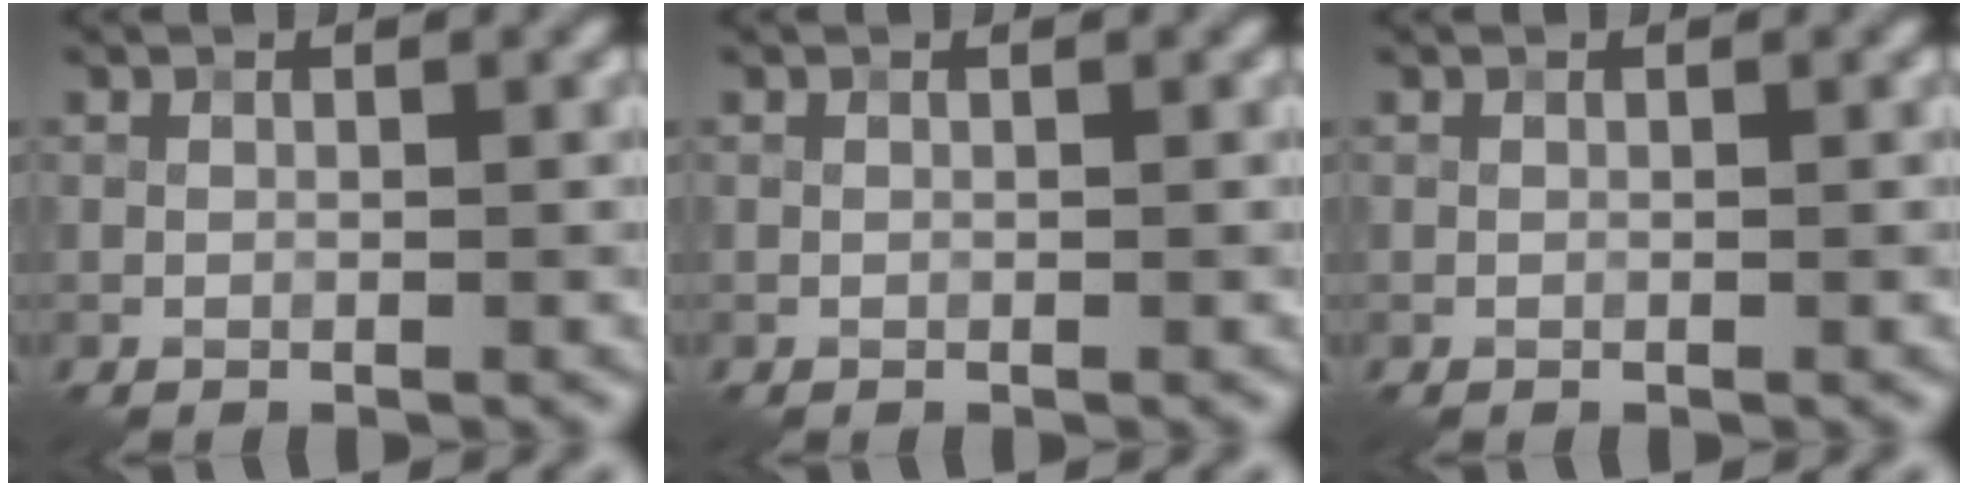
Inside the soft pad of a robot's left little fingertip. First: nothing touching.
{"total": 0.0}
{"total": 0.0}